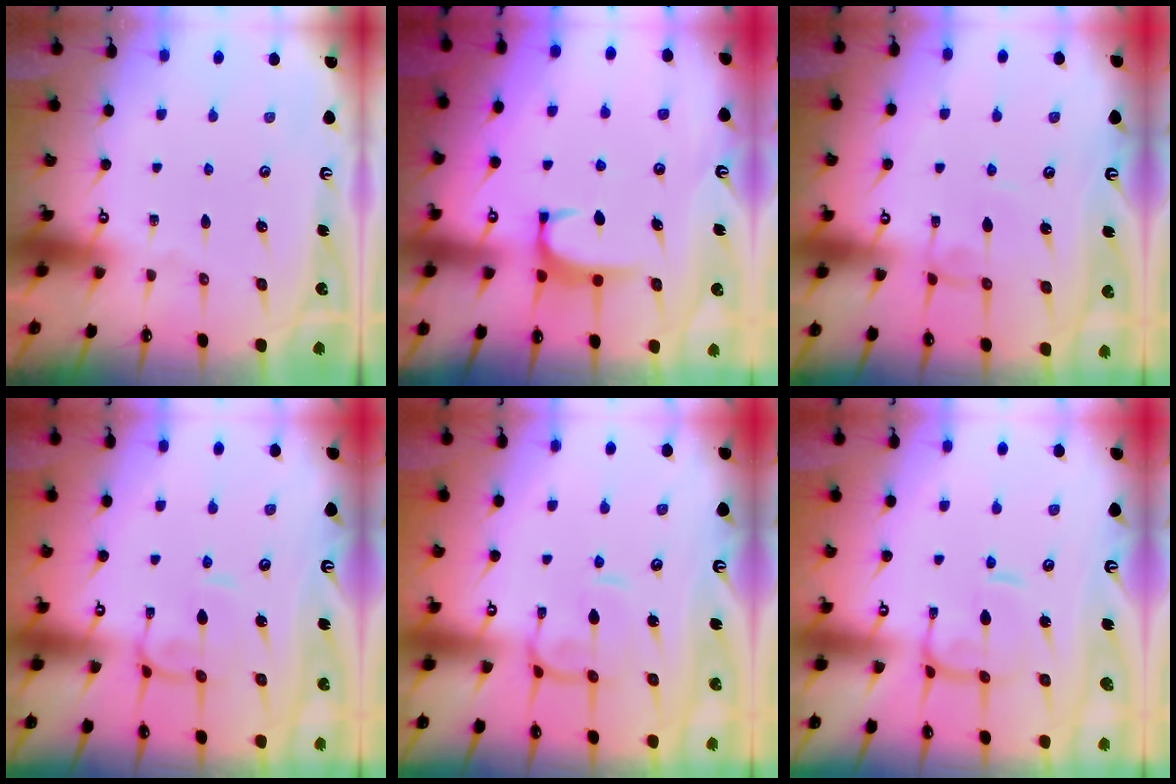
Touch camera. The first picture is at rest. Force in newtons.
{"total": 1.9, "press": 1.9, "slide": 0.4}
{"total": 2.0, "press": 2.0, "slide": 0.2}
{"total": 0.7, "press": 0.4, "slide": 0.5}
{"total": 2.9, "press": 2.8, "slide": 0.8}
{"total": 3.7, "press": 3.7, "slide": 0.5}